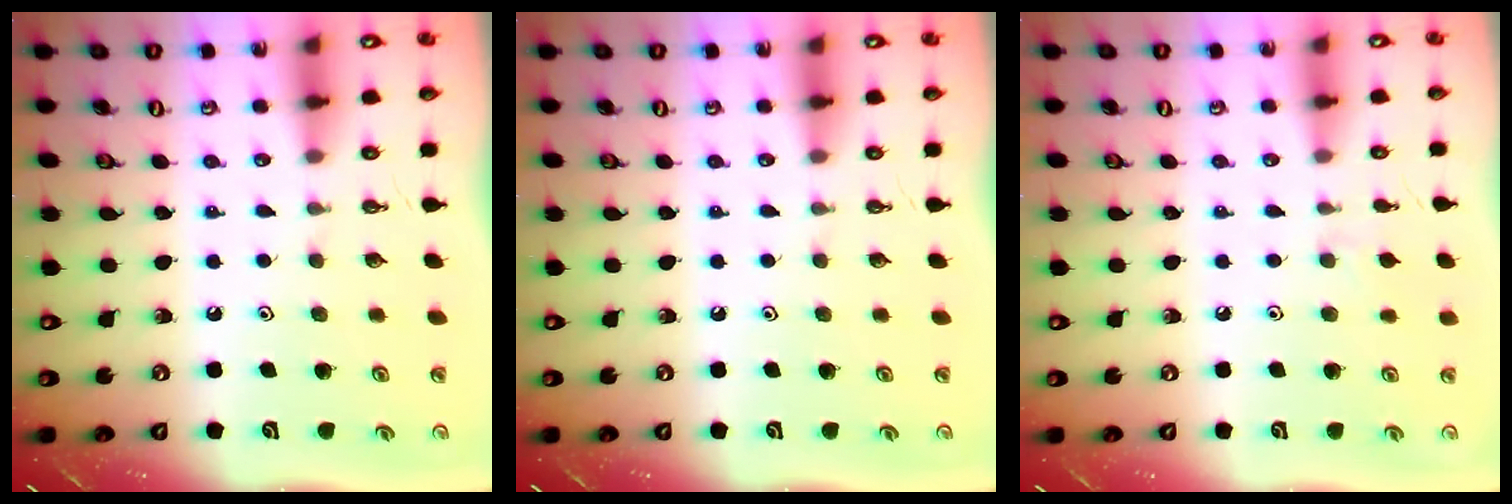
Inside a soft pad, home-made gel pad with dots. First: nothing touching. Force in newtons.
{"total": 0.0}
{"total": 5.5, "press": 5.5, "slide": 0.7}